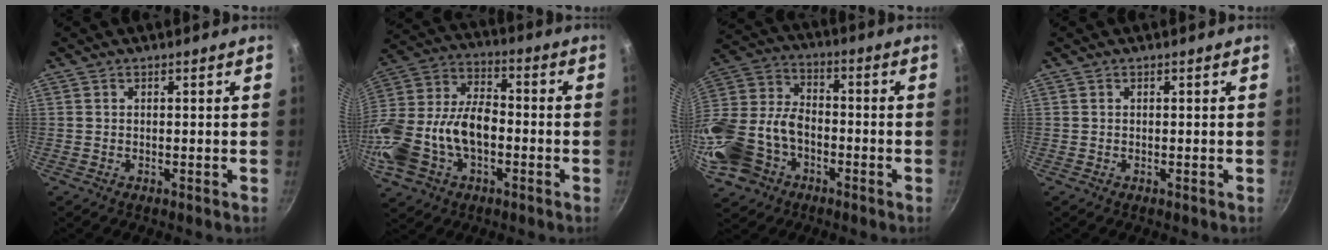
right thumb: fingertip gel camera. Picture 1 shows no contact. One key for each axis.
{"total": 20.6, "fx": -4.4, "fy": 13.3, "fz": 15.2, "tx": -0.301, "ty": 0.044, "tz": -0.083}
{"total": 21.7, "fx": -7.7, "fy": 16.2, "fz": 12.2, "tx": -0.291, "ty": 0.056, "tz": -0.143}
{"total": 0.0}